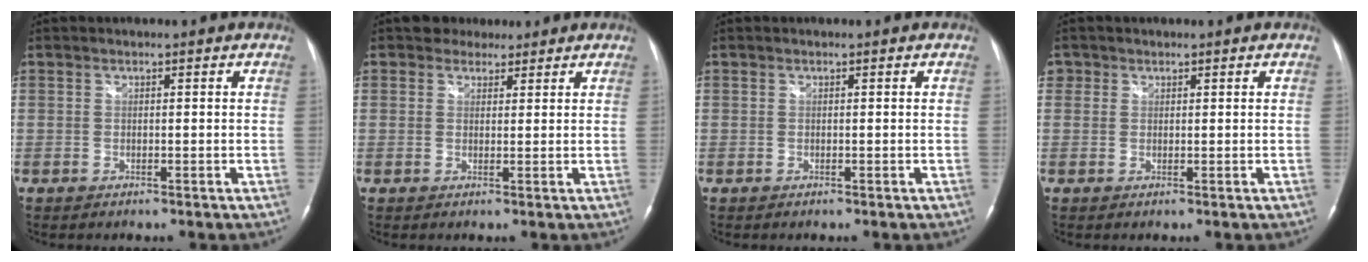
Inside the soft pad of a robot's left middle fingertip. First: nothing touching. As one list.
[{"total": 3.0, "force": [2.4, 1.8, 0.1], "torque": [-0.001, 0.011, 0.034]}, {"total": 0.0}, {"total": 1.7, "force": [0.8, 1.5, 0.2], "torque": [0.007, 0.005, 0.011]}]